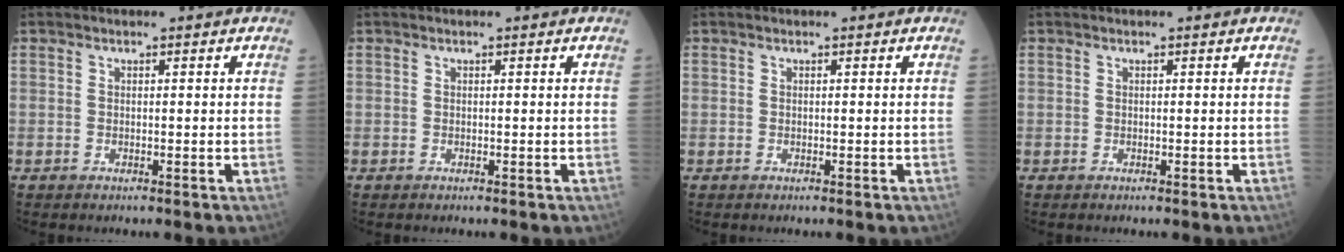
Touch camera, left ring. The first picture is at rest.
{"total": 0.0}
{"total": 0.0}
{"total": 0.0}